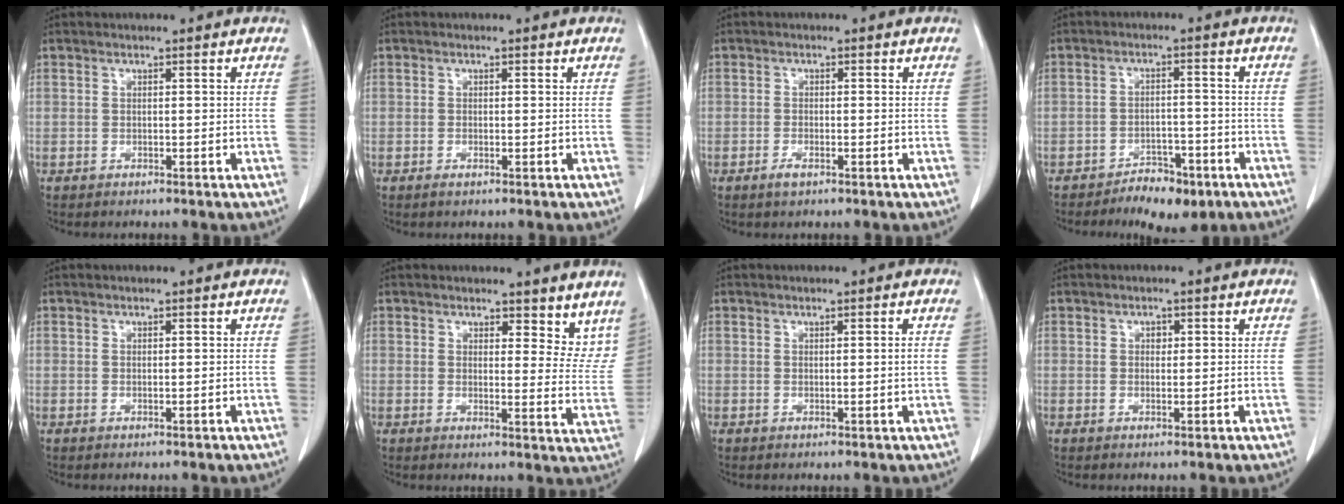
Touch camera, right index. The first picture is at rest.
{"total": 0.7, "force": [-0.3, 0.3, 0.6], "torque": [-0.012, -0.002, -0.005]}
{"total": 1.8, "force": [-0.9, 0.6, 1.4], "torque": [-0.025, 0.000, -0.015]}
{"total": 6.7, "force": [-4.7, 3.0, 3.7], "torque": [-0.056, 0.003, -0.068]}
{"total": 0.0}
{"total": 8.5, "force": [7.3, 3.1, 3.0], "torque": [-0.006, -0.031, 0.073]}
{"total": 1.3, "force": [0.3, -0.2, 1.2], "torque": [-0.022, -0.003, 0.006]}
{"total": 1.1, "force": [0.4, 0.8, 0.7], "torque": [-0.011, -0.001, 0.006]}